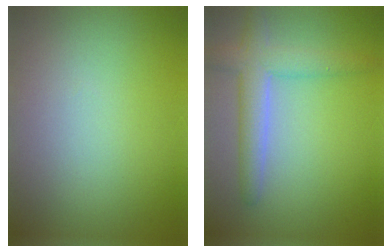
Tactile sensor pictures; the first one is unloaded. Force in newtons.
{"total": 4.0, "press": 4.0, "slide": 0.3}